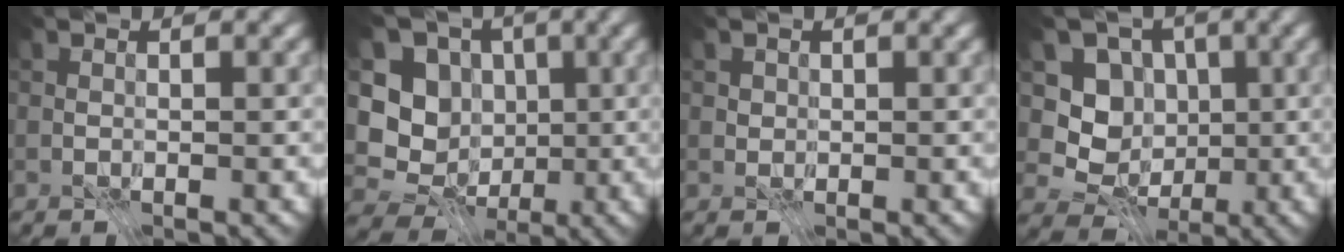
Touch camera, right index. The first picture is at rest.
{"total": 8.1, "force": [-0.6, 7.2, 3.8], "torque": [-0.062, -0.010, -0.019]}
{"total": 0.7, "force": [0.2, 0.7, 0.2], "torque": [-0.005, -0.004, 0.008]}
{"total": 5.6, "force": [-0.3, 5.0, 2.4], "torque": [-0.034, -0.011, -0.018]}